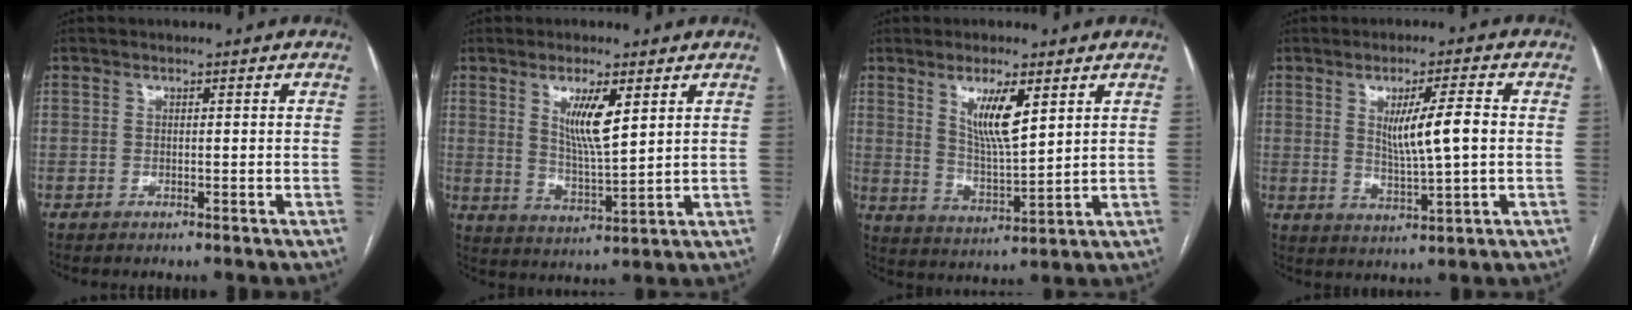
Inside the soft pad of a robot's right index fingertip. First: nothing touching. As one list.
[{"total": 7.5, "force": [3.2, 1.2, 6.6], "torque": [-0.124, -0.010, 0.061]}, {"total": 8.2, "force": [3.9, 1.5, 7.1], "torque": [-0.133, -0.011, 0.076]}, {"total": 7.6, "force": [1.0, 0.4, 7.5], "torque": [-0.127, -0.005, 0.020]}]